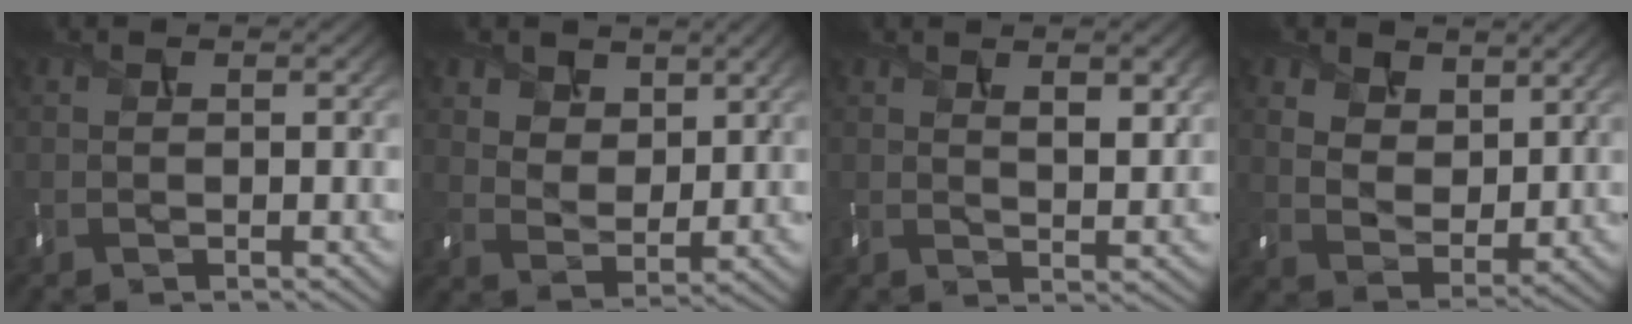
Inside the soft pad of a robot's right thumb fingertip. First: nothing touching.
{"total": 5.4, "force": [3.5, 3.4, 2.5], "torque": [-0.065, -0.015, 0.068]}
{"total": 5.0, "force": [2.4, 1.9, 4.1], "torque": [-0.068, -0.002, 0.042]}
{"total": 7.8, "force": [5.0, 4.6, 3.9], "torque": [-0.101, -0.020, 0.099]}